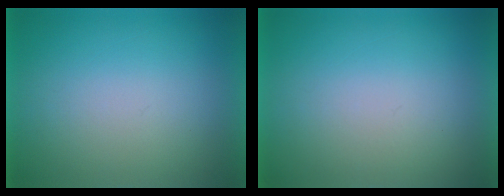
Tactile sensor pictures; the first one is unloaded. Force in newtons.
{"total": 1.0}